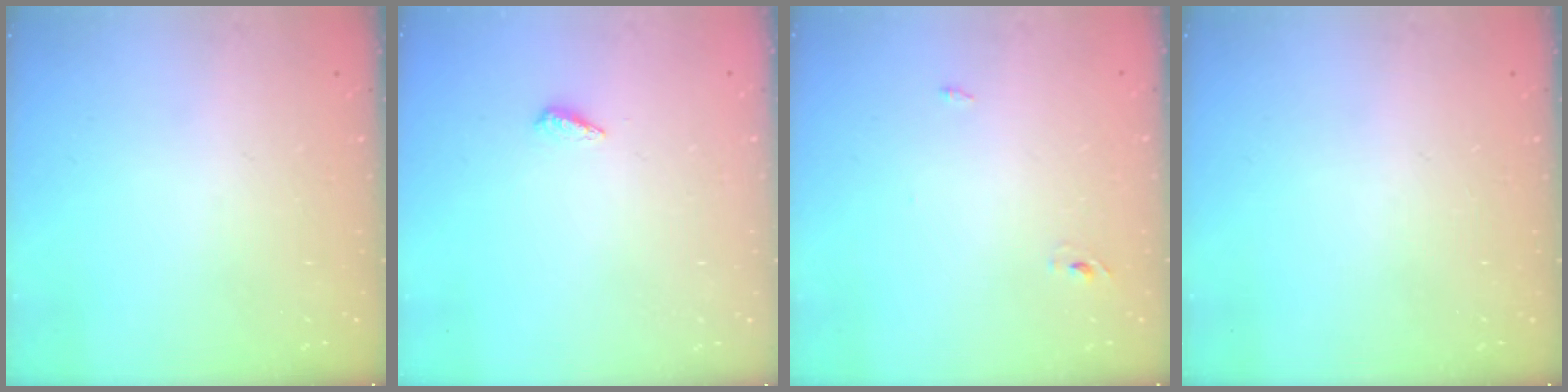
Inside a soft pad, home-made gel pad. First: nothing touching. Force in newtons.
{"total": 4.8, "press": 4.8, "slide": 0.4}
{"total": 2.4, "press": 2.2, "slide": 1.0}
{"total": 0.0}